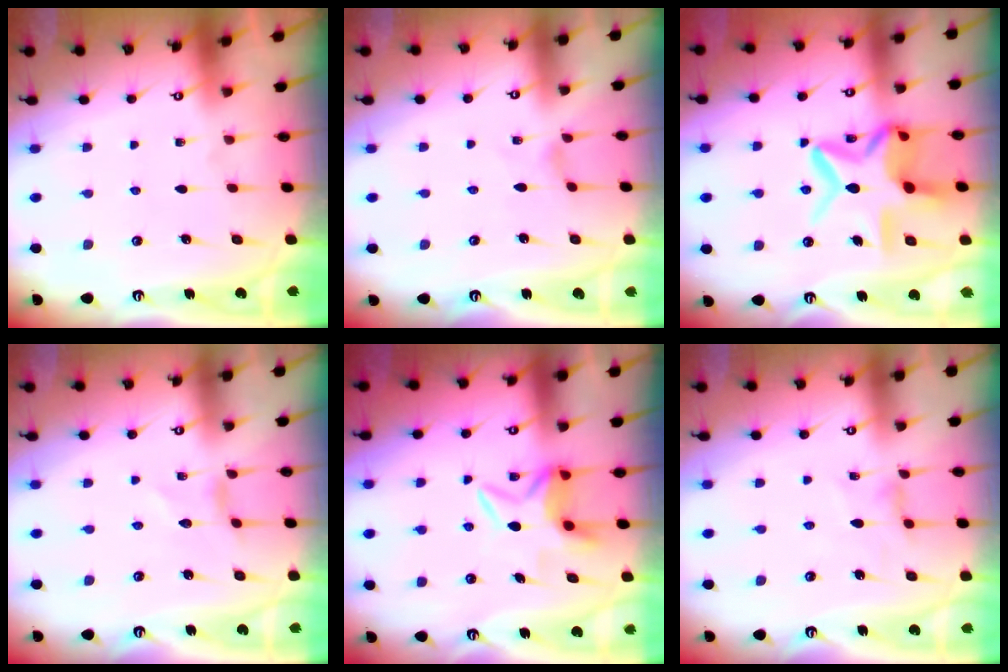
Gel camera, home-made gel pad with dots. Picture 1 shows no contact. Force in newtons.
{"total": 0.0}
{"total": 16.2, "press": 16.1, "slide": 1.2}
{"total": 0.5, "press": 0.5, "slide": 0.1}
{"total": 6.1, "press": 6.0, "slide": 0.8}
{"total": 3.6, "press": 3.6, "slide": 0.5}